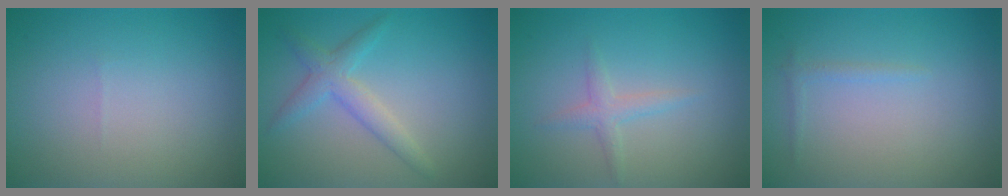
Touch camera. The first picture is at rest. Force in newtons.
{"total": 2.6, "press": 2.6, "slide": 0.1}
{"total": 1.5, "press": 1.5, "slide": 0.1}
{"total": 0.7, "press": 0.7, "slide": 0.1}